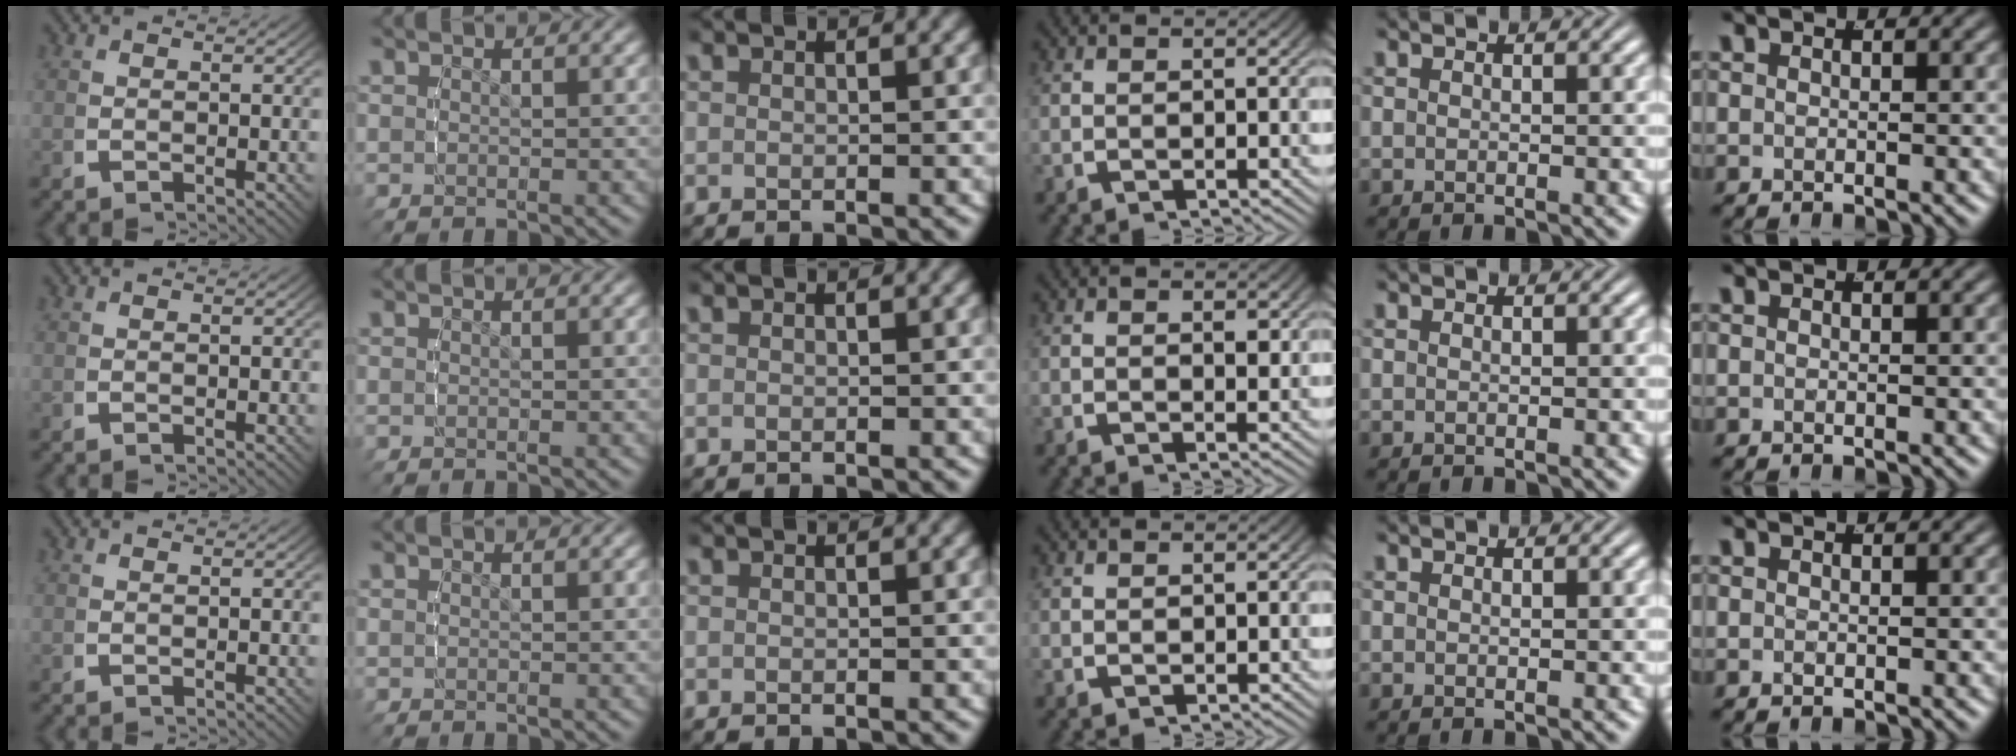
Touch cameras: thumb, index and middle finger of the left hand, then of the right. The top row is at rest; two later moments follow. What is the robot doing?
{"motion": "lift_and_place", "object": "air blower"}